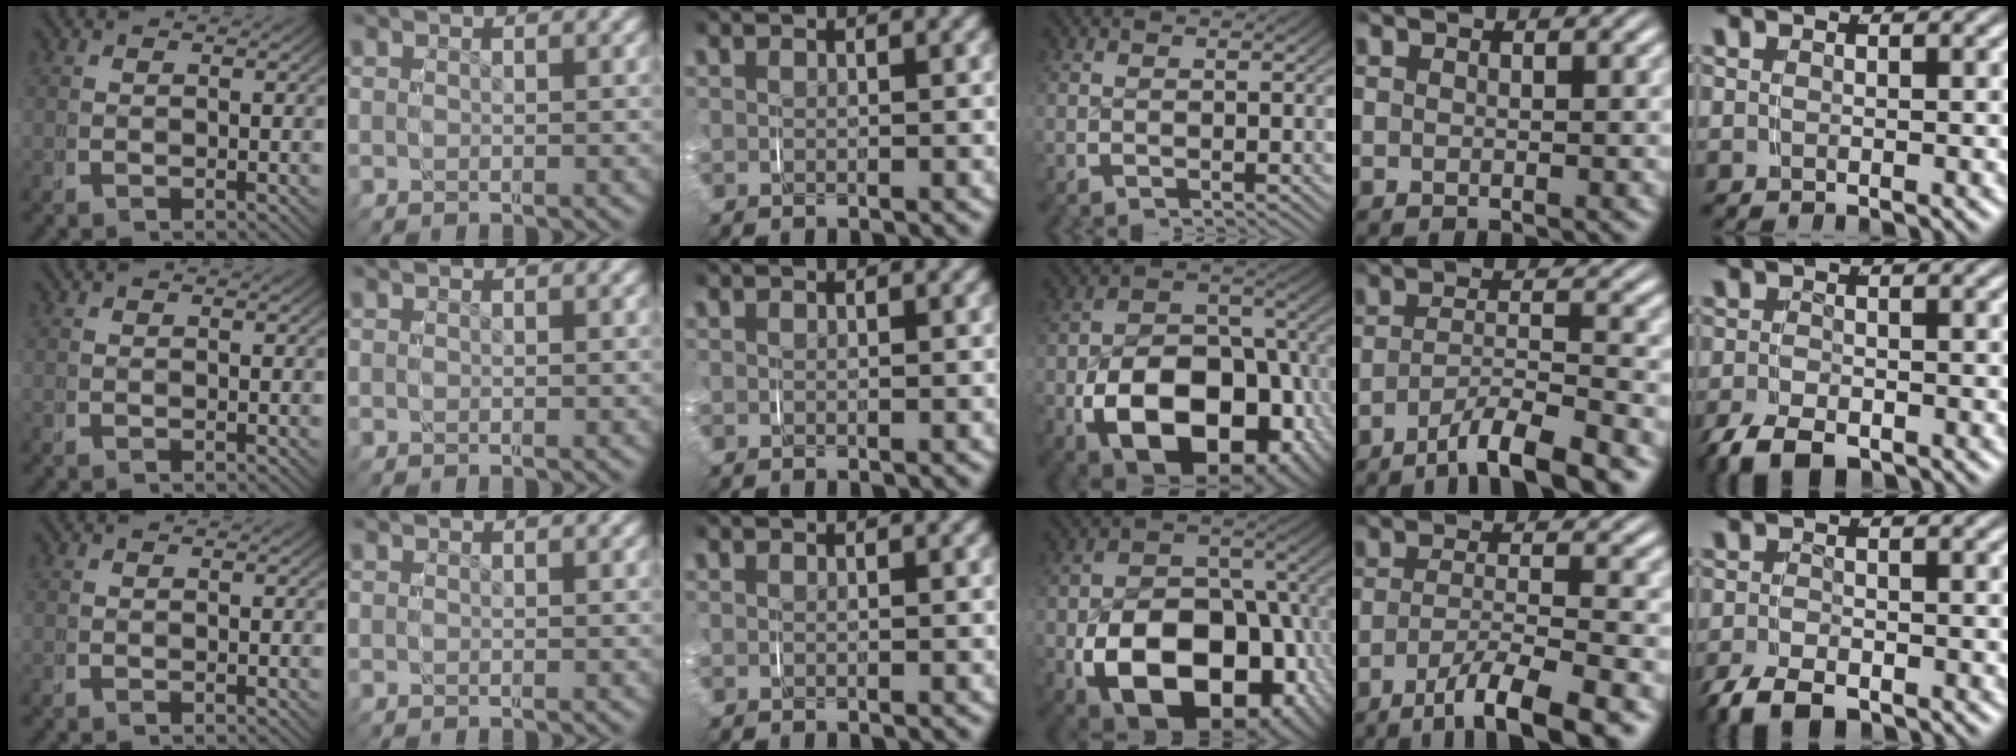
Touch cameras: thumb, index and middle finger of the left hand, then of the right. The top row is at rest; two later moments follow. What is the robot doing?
{"motion": "grasp_and_lifting", "object": "paper plate"}